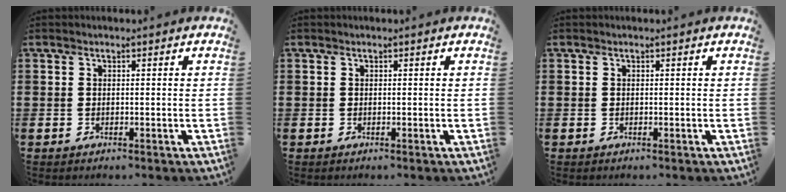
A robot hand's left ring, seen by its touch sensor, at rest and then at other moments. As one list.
[{"total": 0.0}, {"total": 0.0}]